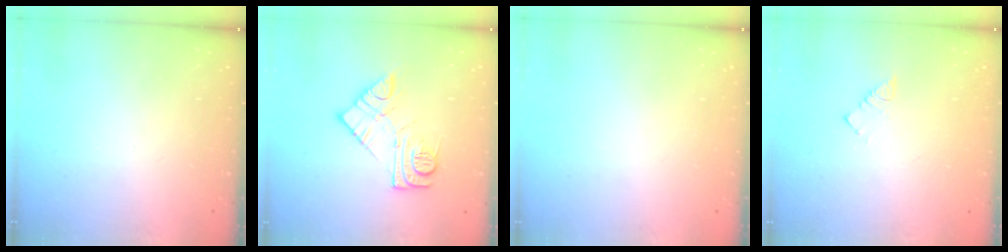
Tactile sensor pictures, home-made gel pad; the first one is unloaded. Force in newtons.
{"total": 11.6, "press": 11.6, "slide": 0.6}
{"total": 0.0}
{"total": 3.6, "press": 3.6, "slide": 0.2}